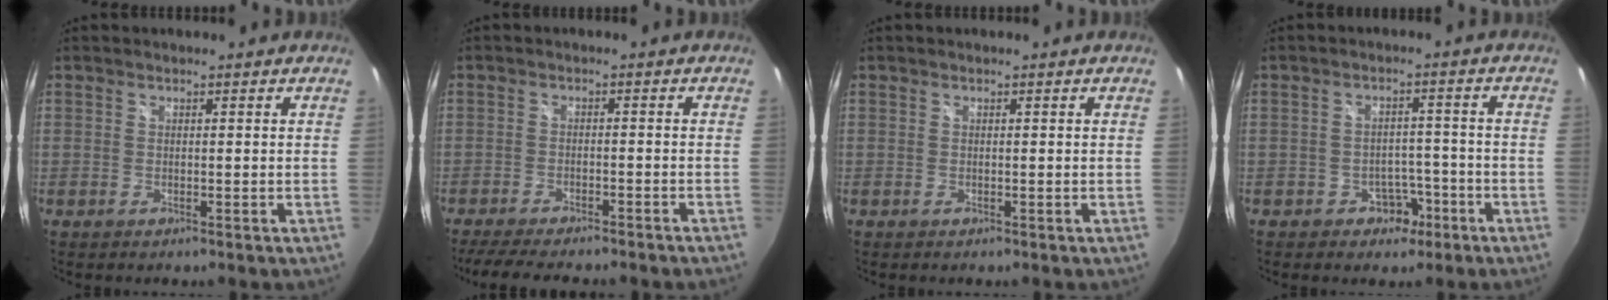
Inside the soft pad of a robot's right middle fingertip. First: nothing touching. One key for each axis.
{"total": 10.4, "fx": -9.1, "fy": 1.0, "fz": 4.9, "tx": -0.111, "ty": -0.020, "tz": -0.136}
{"total": 0.0}
{"total": 4.5, "fx": -2.7, "fy": 3.4, "fz": 1.4, "tx": -0.030, "ty": 0.013, "tz": -0.030}